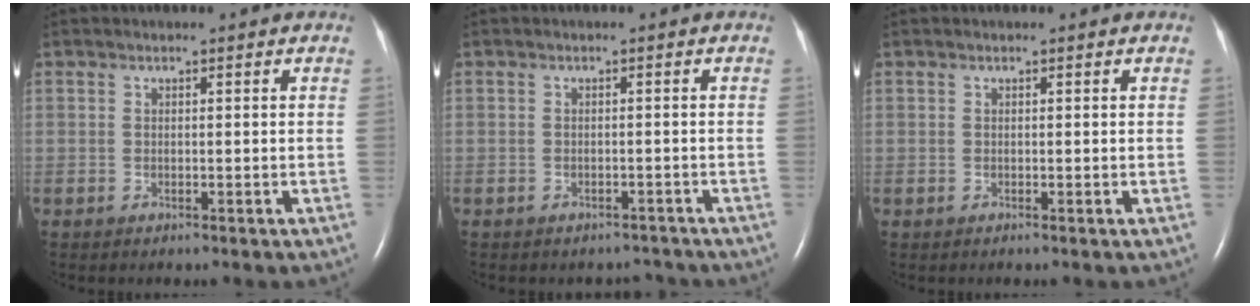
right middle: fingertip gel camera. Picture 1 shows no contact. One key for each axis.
{"total": 3.6, "fx": -3.3, "fy": 1.6, "fz": 0.2, "tx": 0.001, "ty": 0.007, "tz": -0.039}
{"total": 0.0}